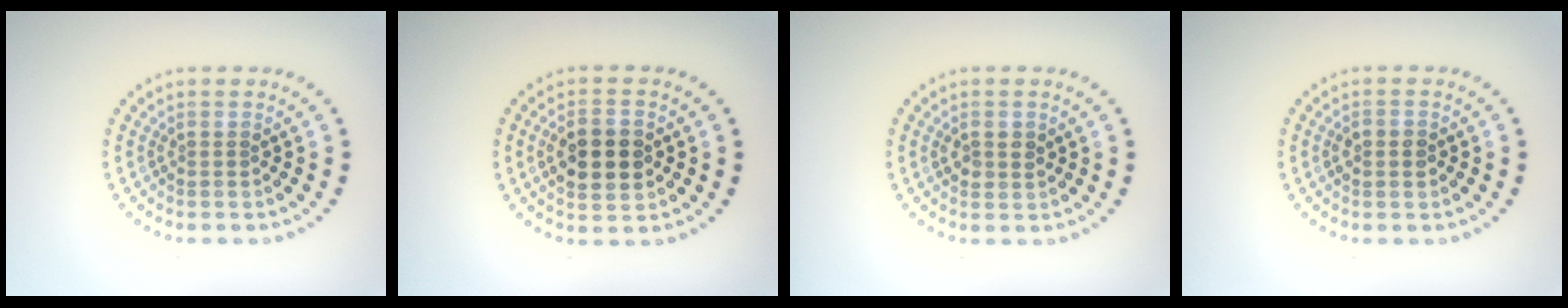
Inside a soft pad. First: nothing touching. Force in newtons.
{"total": 4.7, "press": 4.7, "slide": 0.2}
{"total": 1.5, "press": 1.5, "slide": 0.2}
{"total": 1.5, "press": 1.5, "slide": 0.3}